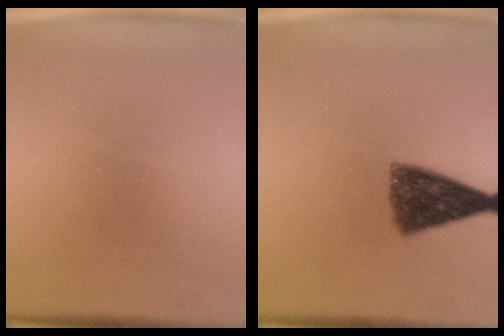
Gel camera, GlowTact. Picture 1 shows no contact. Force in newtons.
{"total": 8.2}